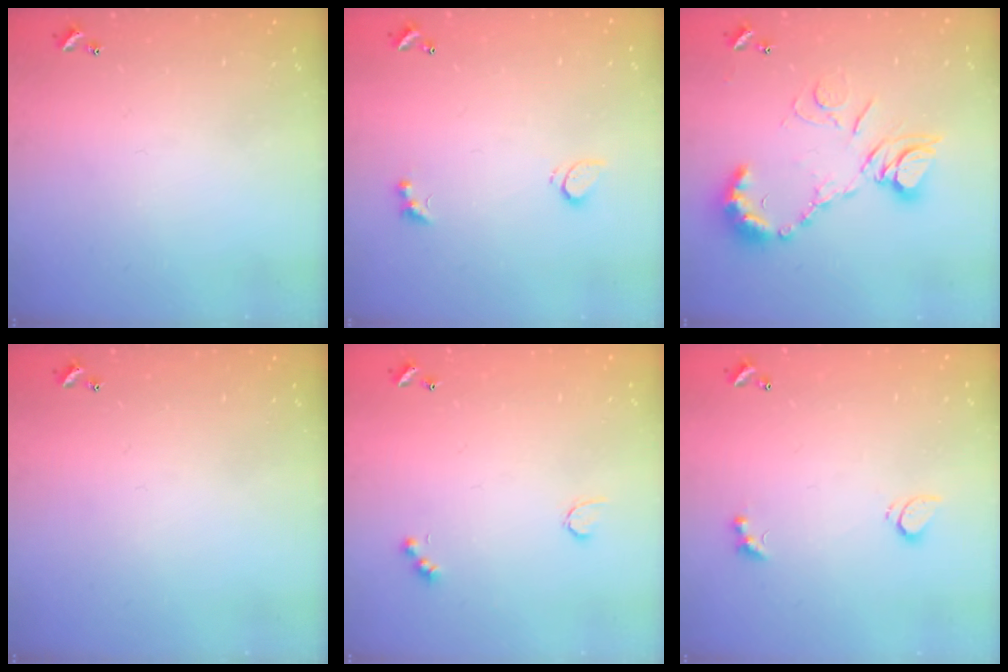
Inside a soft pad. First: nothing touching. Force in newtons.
{"total": 3.1, "press": 2.8, "slide": 1.3}
{"total": 14.6, "press": 14.4, "slide": 1.8}
{"total": 0.0}
{"total": 4.4, "press": 4.3, "slide": 0.9}
{"total": 3.0, "press": 2.7, "slide": 1.1}